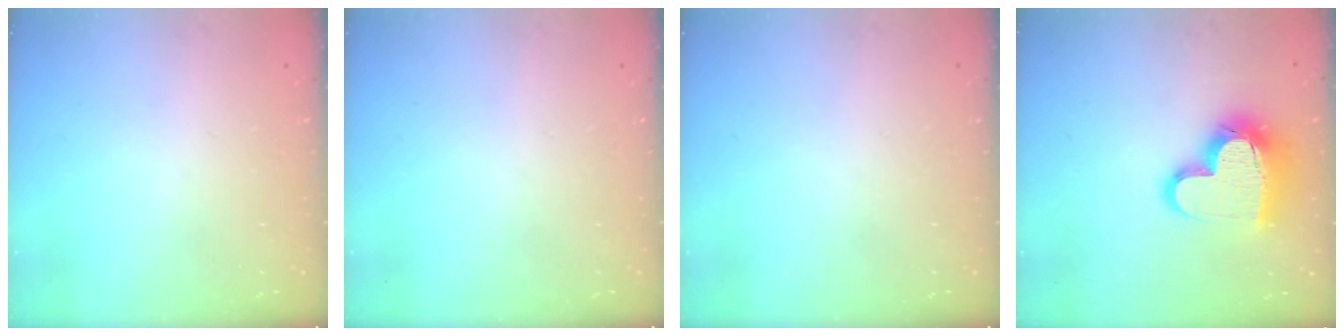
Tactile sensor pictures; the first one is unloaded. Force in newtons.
{"total": 0.0}
{"total": 0.0}
{"total": 17.2, "press": 17.2, "slide": 1.4}